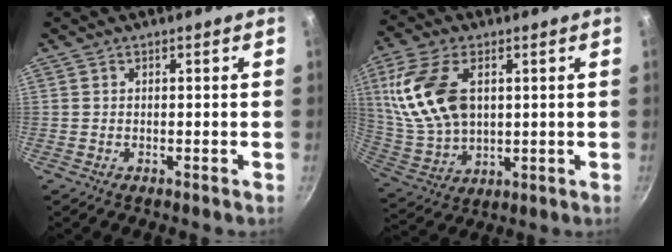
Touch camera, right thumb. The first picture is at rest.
{"total": 17.2, "force": [4.2, 10.5, 13.0], "torque": [-0.249, -0.014, 0.092]}